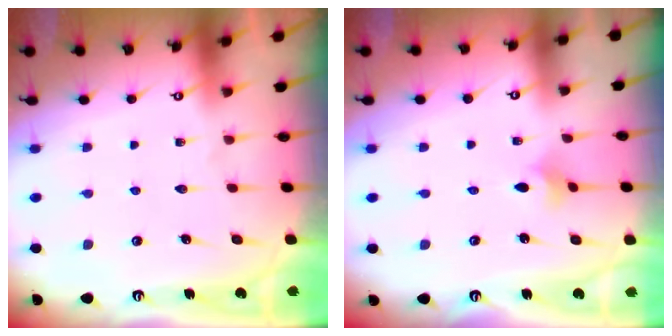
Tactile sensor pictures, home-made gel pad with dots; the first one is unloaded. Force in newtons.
{"total": 2.1, "press": 2.1, "slide": 0.5}